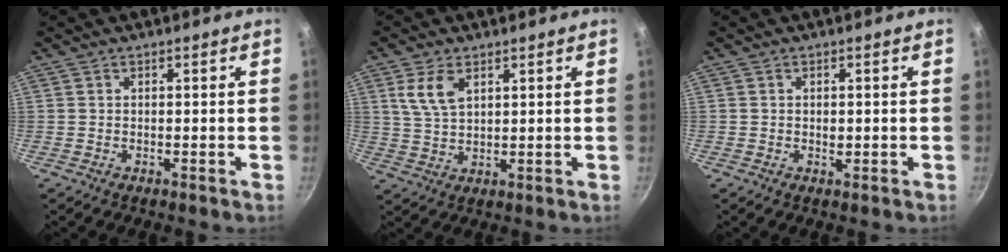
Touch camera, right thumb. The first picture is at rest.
{"total": 6.6, "force": [2.9, 3.5, 4.8], "torque": [-0.088, -0.010, 0.060]}
{"total": 1.1, "force": [0.0, 0.8, 0.8], "torque": [-0.011, 0.000, 0.001]}